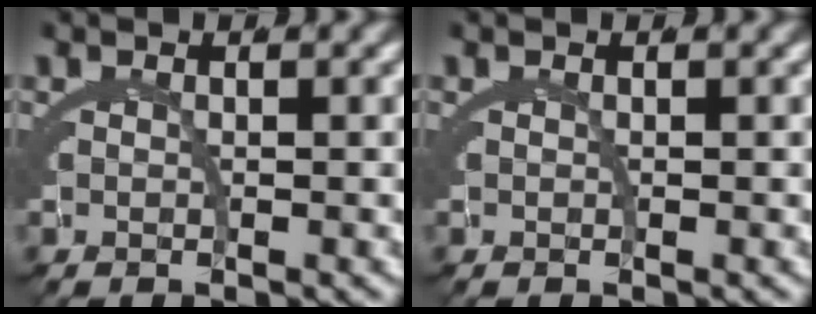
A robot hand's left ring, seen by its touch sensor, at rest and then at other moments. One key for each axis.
{"total": 0.0}